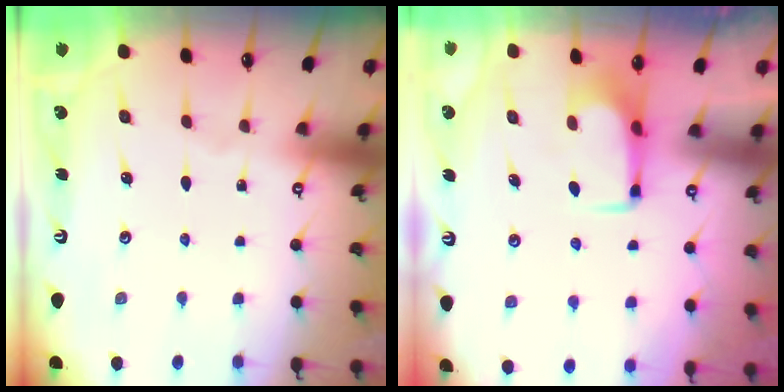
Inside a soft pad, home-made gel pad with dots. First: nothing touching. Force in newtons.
{"total": 1.7, "press": 1.6, "slide": 0.5}